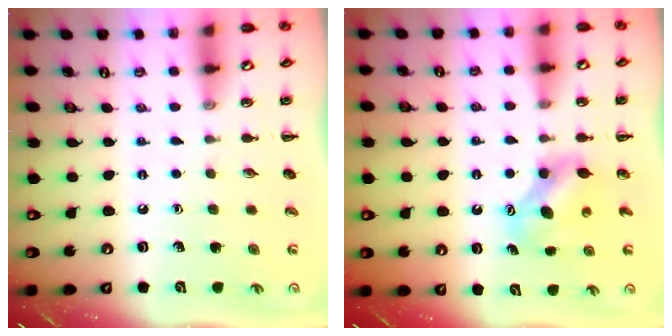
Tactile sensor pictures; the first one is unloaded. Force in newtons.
{"total": 7.1, "press": 7.1, "slide": 0.4}